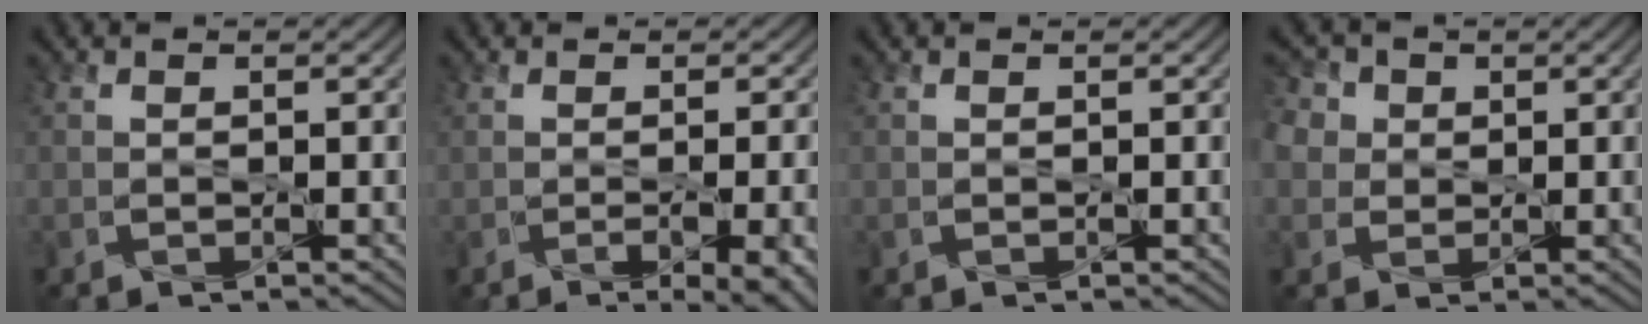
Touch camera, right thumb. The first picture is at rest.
{"total": 8.1, "force": [-3.4, 3.0, 6.7], "torque": [-0.077, -0.011, -0.019]}
{"total": 0.0}
{"total": 6.3, "force": [2.2, 5.2, 2.9], "torque": [-0.098, 0.020, 0.030]}